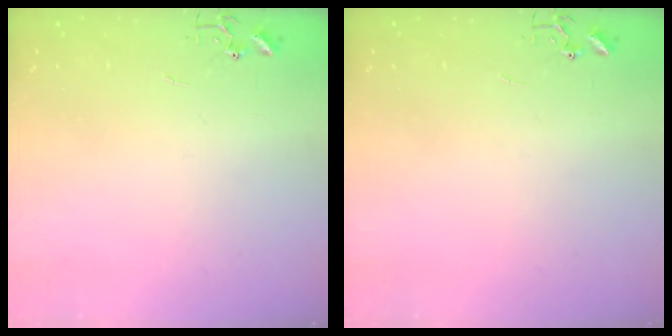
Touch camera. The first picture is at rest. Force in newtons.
{"total": 0.0}